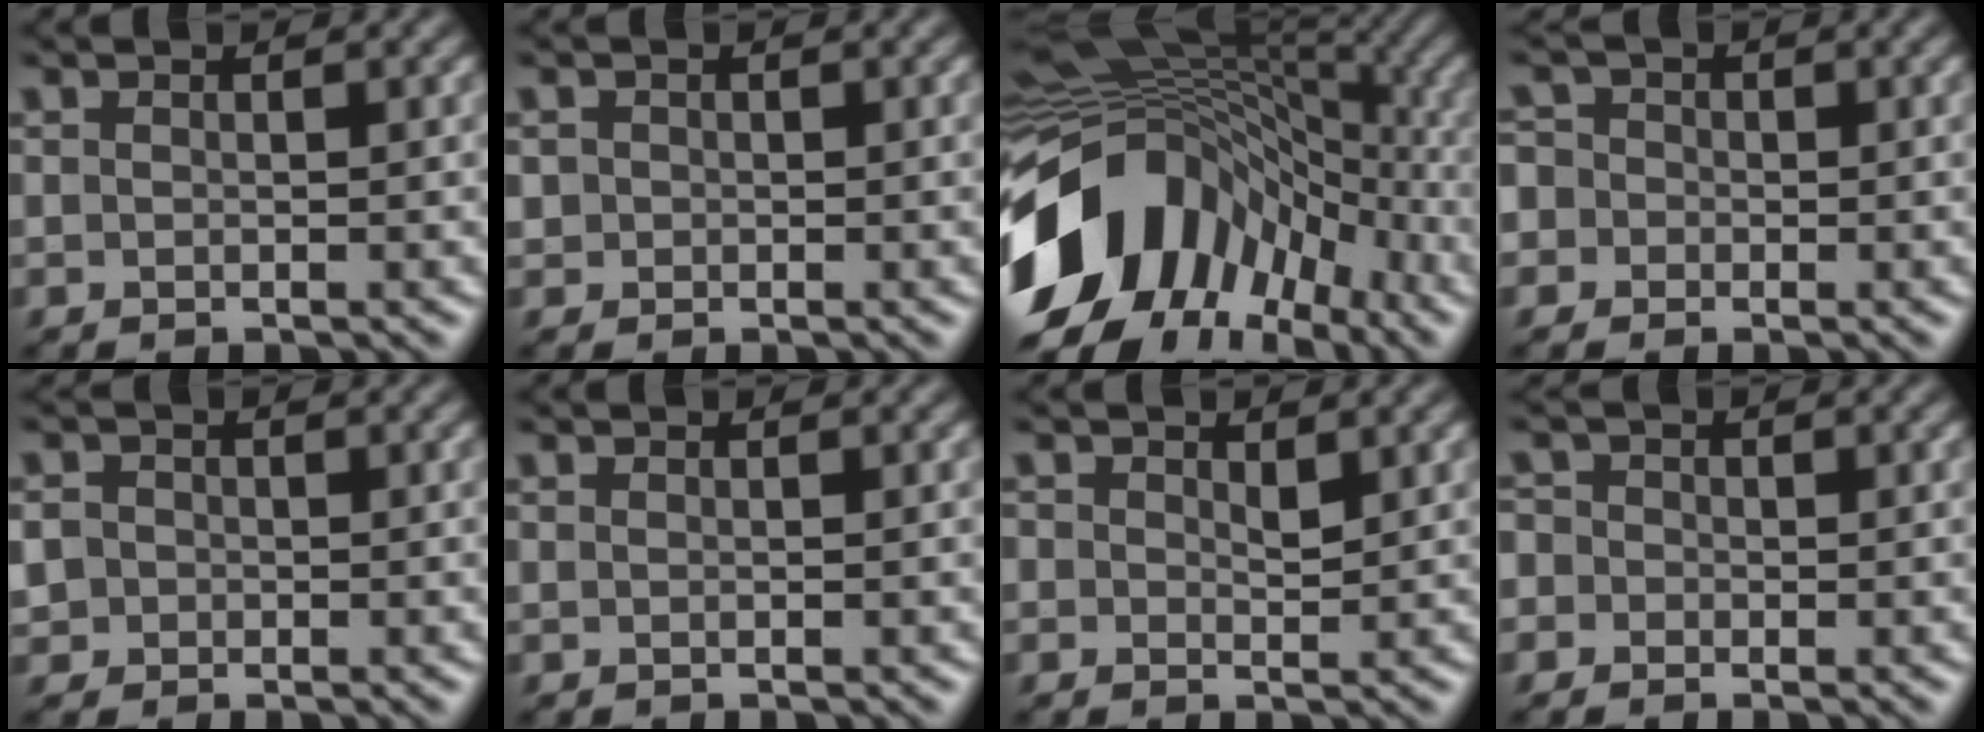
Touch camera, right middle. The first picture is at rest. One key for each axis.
{"total": 1.0, "fx": 0.0, "fy": 1.0, "fz": 0.1, "tx": 0.007, "ty": -0.003, "tz": -0.001}
{"total": 15.4, "fx": -5.5, "fy": 10.8, "fz": 9.6, "tx": -0.187, "ty": 0.003, "tz": -0.102}
{"total": 4.1, "fx": -0.9, "fy": 3.9, "fz": 1.1, "tx": -0.007, "ty": 0.024, "tz": -0.053}
{"total": 2.7, "fx": -0.4, "fy": 2.6, "fz": 0.8, "tx": -0.013, "ty": 0.012, "tz": -0.019}
{"total": 0.0}
{"total": 1.4, "fx": 0.4, "fy": 0.9, "fz": 0.9, "tx": -0.013, "ty": 0.000, "tz": 0.006}
{"total": 2.5, "fx": -0.3, "fy": 2.3, "fz": 0.7, "tx": 0.008, "ty": 0.020, "tz": -0.036}